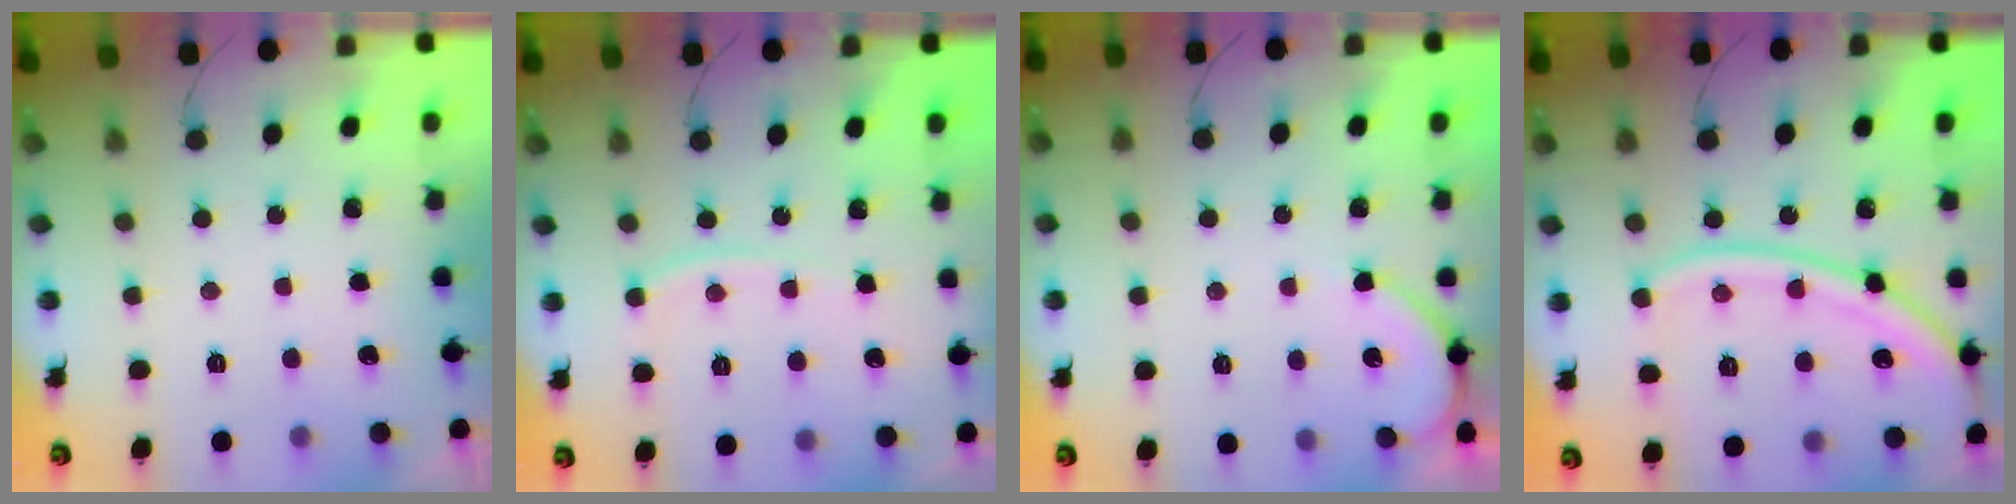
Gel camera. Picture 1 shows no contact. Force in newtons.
{"total": 6.2, "press": 6.2, "slide": 0.8}
{"total": 4.6, "press": 4.6, "slide": 0.5}
{"total": 15.4, "press": 15.3, "slide": 2.1}